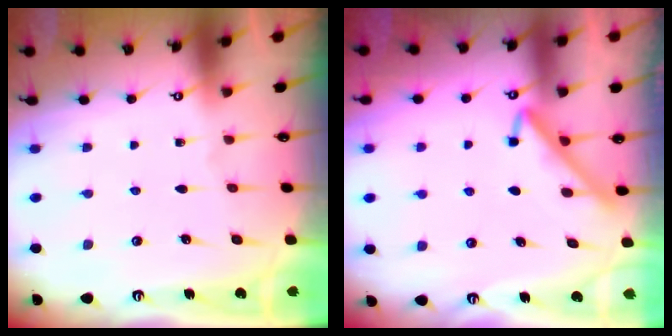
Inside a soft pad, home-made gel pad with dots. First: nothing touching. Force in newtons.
{"total": 4.3, "press": 4.3, "slide": 0.4}